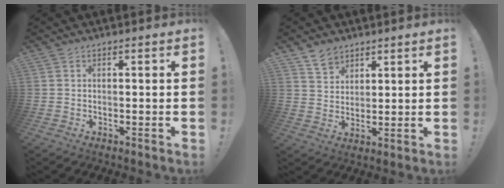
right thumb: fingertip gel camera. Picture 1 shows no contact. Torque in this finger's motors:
{"motor_torque": [0.03, -0.03, 0.10, 0.32, -0.07]}